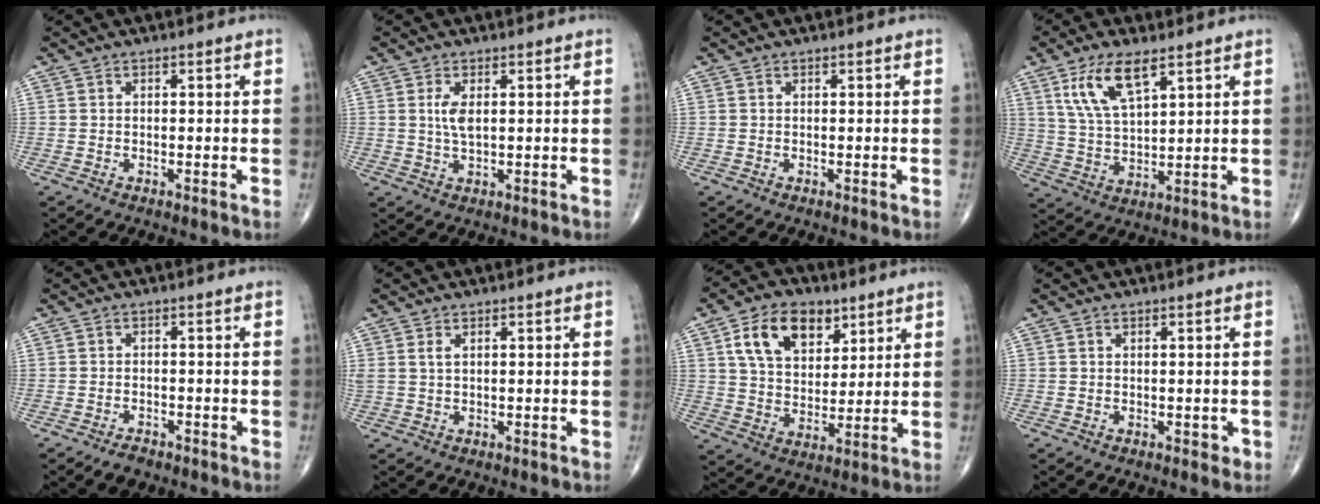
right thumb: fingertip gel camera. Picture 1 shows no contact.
{"total": 3.4, "force": [0.7, 1.3, 3.0], "torque": [-0.063, -0.003, 0.017]}
{"total": 0.0}
{"total": 10.3, "force": [5.5, 4.0, 7.8], "torque": [-0.147, -0.021, 0.115]}
{"total": 2.5, "force": [-1.9, 1.2, 1.1], "torque": [-0.019, 0.007, -0.029]}
{"total": 1.7, "force": [0.8, 0.8, 1.4], "torque": [-0.037, 0.009, 0.023]}
{"total": 13.6, "force": [6.2, 8.7, 8.3], "torque": [-0.113, -0.019, 0.114]}
{"total": 1.1, "force": [0.0, 0.8, 0.7], "torque": [-0.005, 0.000, 0.002]}